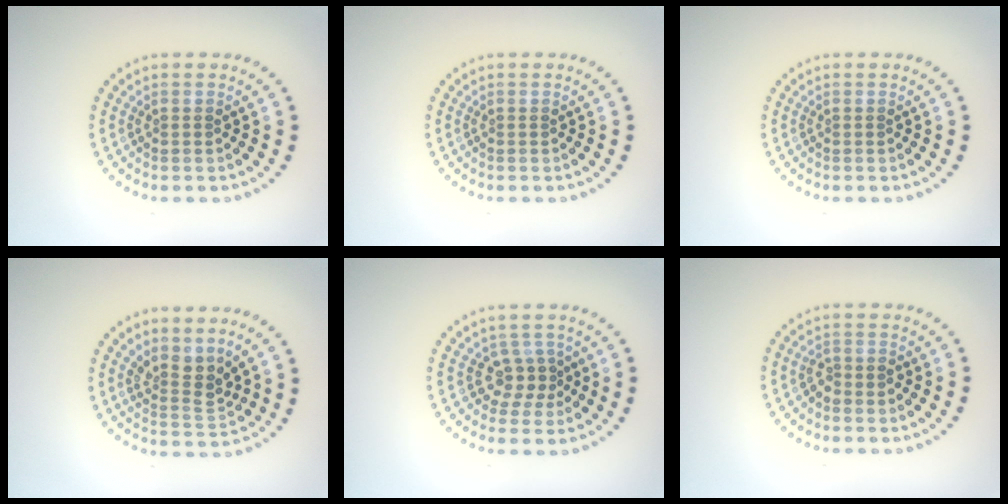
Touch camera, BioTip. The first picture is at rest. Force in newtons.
{"total": 0.0}
{"total": 0.0}
{"total": 2.7, "press": 2.0, "slide": 1.9}
{"total": 2.3, "press": 1.8, "slide": 1.5}
{"total": 1.3, "press": 1.1, "slide": 0.6}